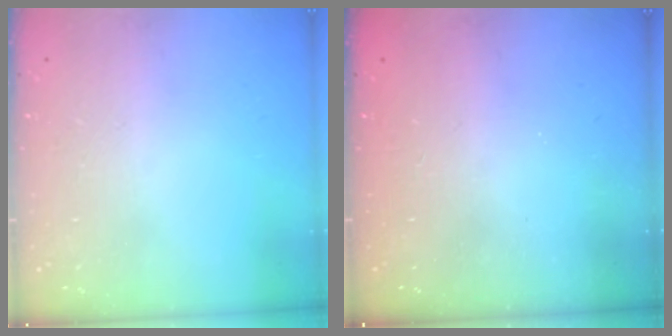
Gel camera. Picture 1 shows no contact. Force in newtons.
{"total": 2.3, "press": 2.2, "slide": 0.8}